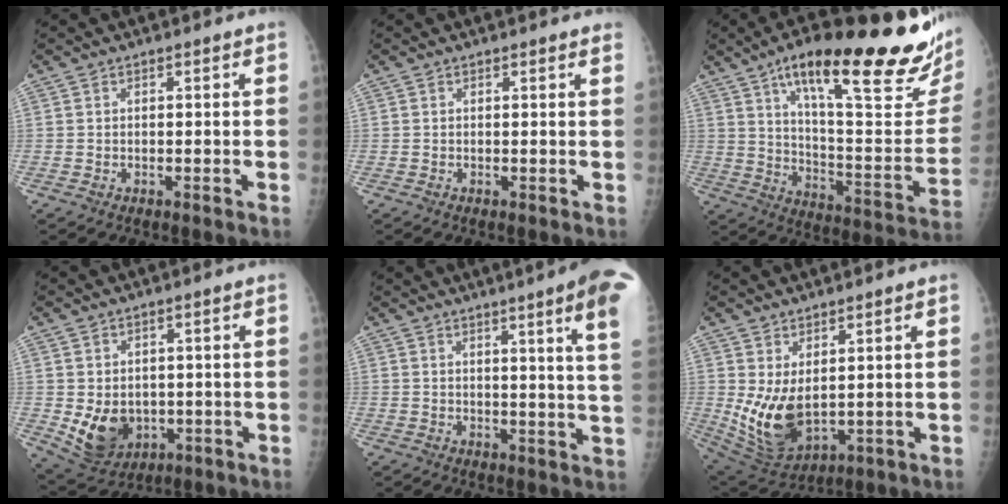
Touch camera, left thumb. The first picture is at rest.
{"total": 1.4, "force": [1.3, 0.0, 0.6], "torque": [-0.011, -0.002, 0.010]}
{"total": 31.5, "force": [18.4, 7.4, 24.5], "torque": [-0.314, -0.048, 0.286]}
{"total": 8.9, "force": [-1.0, 7.0, 5.4], "torque": [-0.069, -0.009, 0.008]}
{"total": 12.3, "force": [6.9, -0.6, 10.2], "torque": [-0.128, -0.034, 0.068]}
{"total": 10.7, "force": [1.7, 5.9, 8.8], "torque": [-0.153, -0.030, 0.056]}